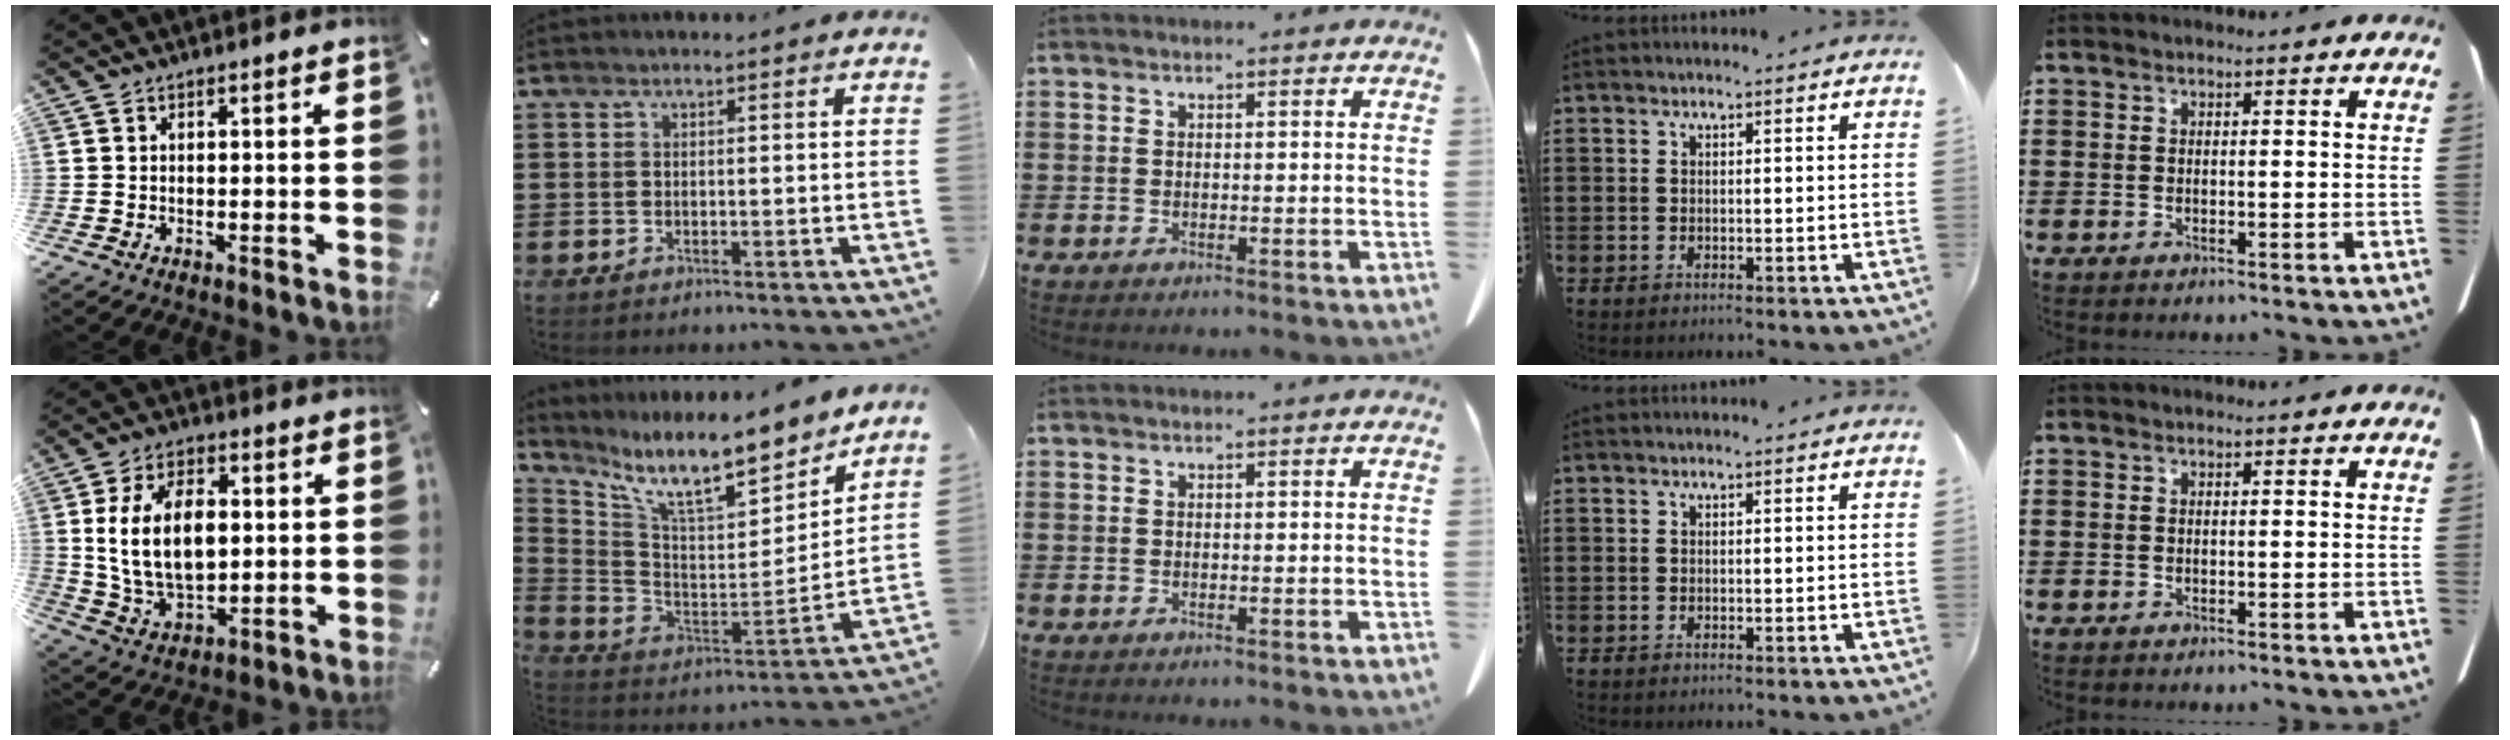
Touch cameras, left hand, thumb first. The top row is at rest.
{"thumb": {"total": 15.1, "force": [2.0, 9.7, 11.4], "torque": [-0.237, 0.005, 0.035]}, "index": {"total": 10.9, "force": [8.9, 1.5, 6.1], "torque": [-0.138, -0.068, 0.146]}}